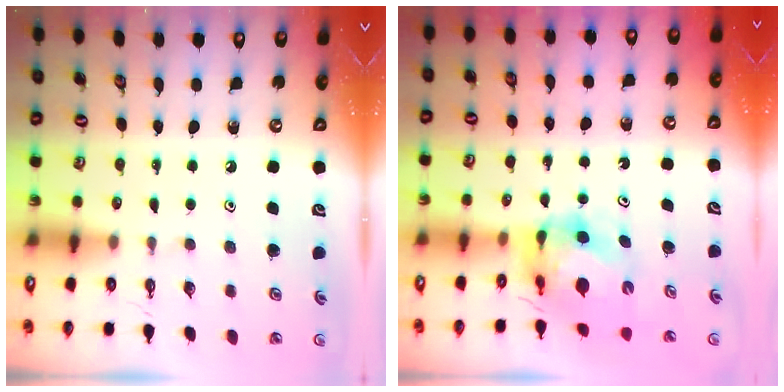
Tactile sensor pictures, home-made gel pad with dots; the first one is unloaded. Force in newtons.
{"total": 6.7, "press": 6.7, "slide": 0.7}